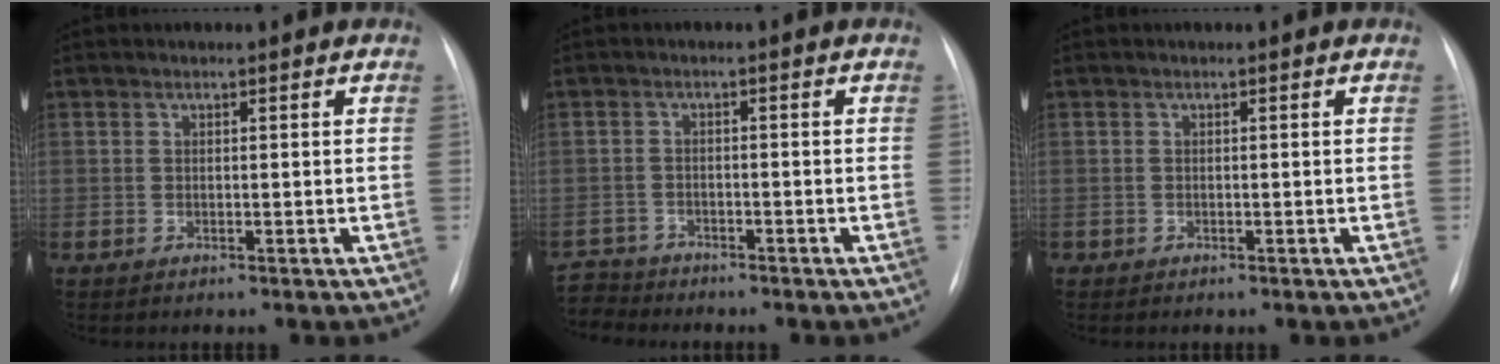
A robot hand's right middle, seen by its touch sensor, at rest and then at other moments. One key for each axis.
{"total": 4.6, "fx": -4.3, "fy": 1.3, "fz": -1.1, "tx": 0.026, "ty": -0.005, "tz": -0.080}
{"total": 0.0}